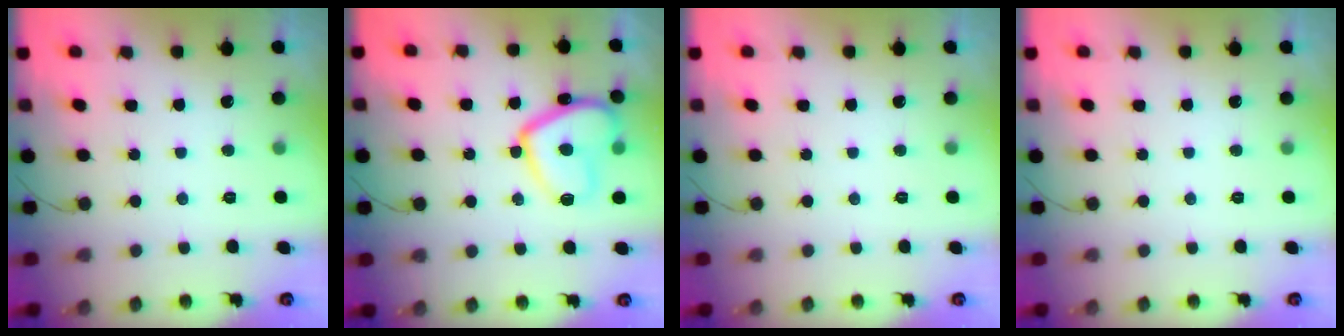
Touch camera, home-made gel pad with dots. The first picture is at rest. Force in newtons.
{"total": 14.7, "press": 14.6, "slide": 1.4}
{"total": 0.0}
{"total": 0.0}